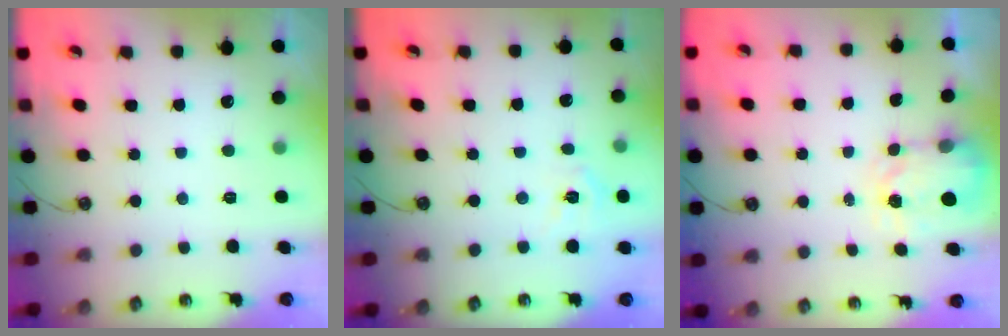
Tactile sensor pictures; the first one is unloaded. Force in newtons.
{"total": 5.8, "press": 5.8, "slide": 0.2}
{"total": 4.0, "press": 3.9, "slide": 0.6}